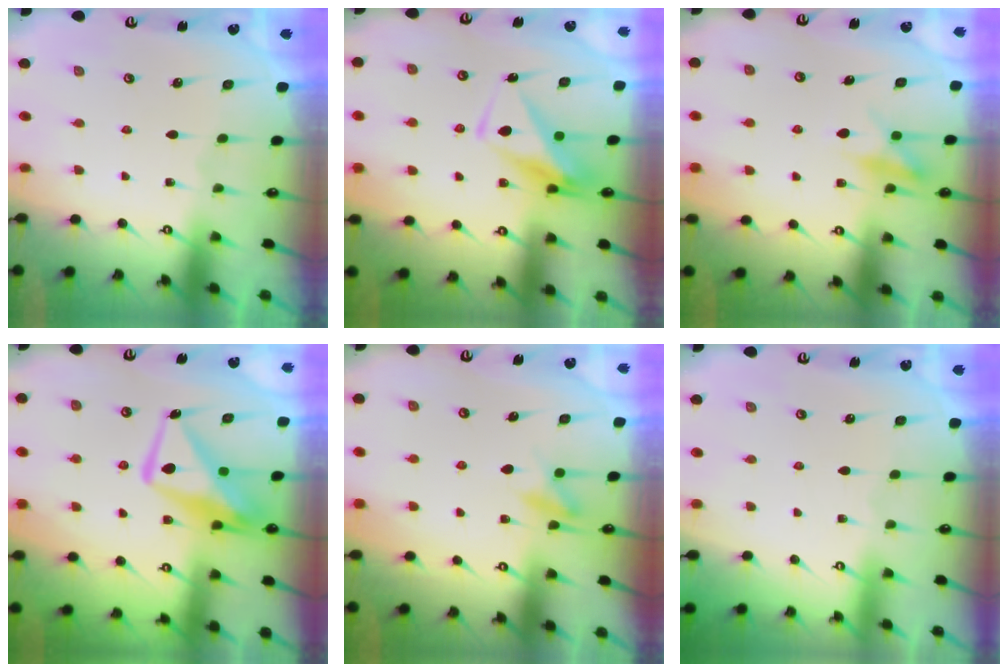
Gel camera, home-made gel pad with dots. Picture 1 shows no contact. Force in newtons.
{"total": 7.5, "press": 7.4, "slide": 1.5}
{"total": 10.5, "press": 10.4, "slide": 1.2}
{"total": 13.4, "press": 13.4, "slide": 1.1}
{"total": 8.0, "press": 7.9, "slide": 1.0}
{"total": 3.9, "press": 3.9, "slide": 0.1}